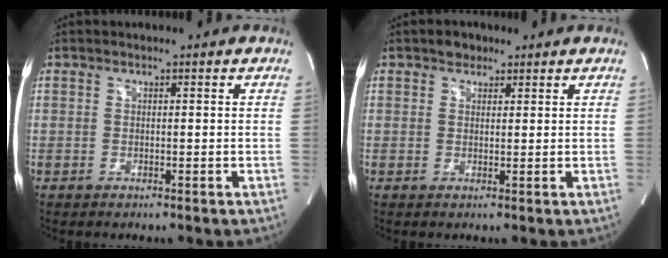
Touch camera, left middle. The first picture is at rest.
{"total": 2.1, "force": [1.4, 1.5, 0.5], "torque": [-0.007, 0.005, 0.020]}